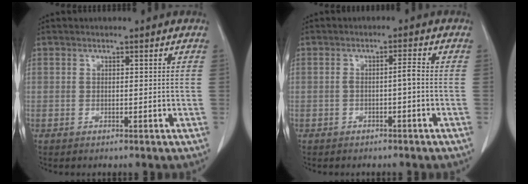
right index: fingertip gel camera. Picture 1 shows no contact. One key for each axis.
{"total": 1.8, "fx": -0.6, "fy": 0.0, "fz": 1.7, "tx": -0.026, "ty": 0.003, "tz": -0.012}